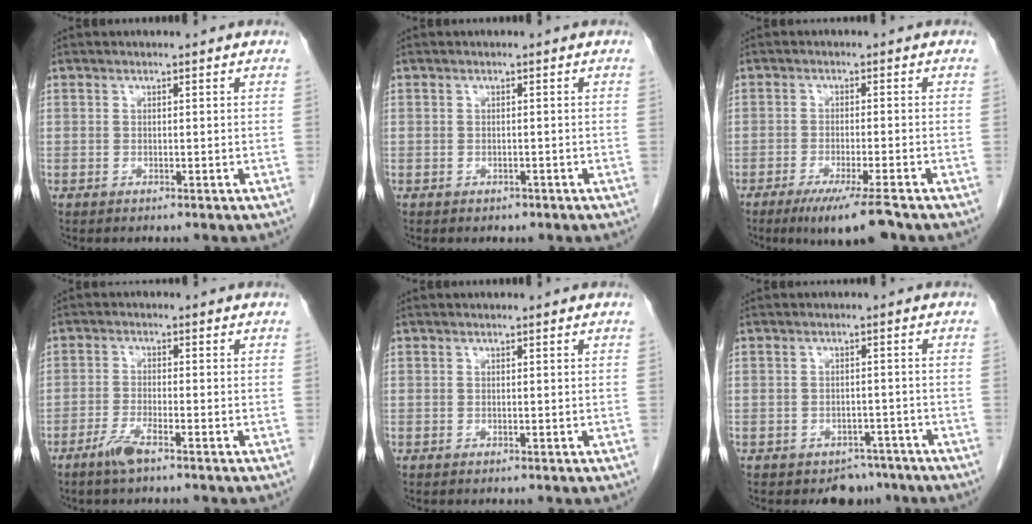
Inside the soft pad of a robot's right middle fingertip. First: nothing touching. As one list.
[{"total": 0.8, "force": [-0.5, 0.6, 0.1], "torque": [-0.005, 0.002, -0.005]}, {"total": 6.9, "force": [-4.9, -0.2, 4.9], "torque": [-0.076, -0.018, -0.081]}, {"total": 3.4, "force": [-2.5, 0.1, 2.4], "torque": [-0.054, -0.005, -0.052]}, {"total": 0.0}, {"total": 3.8, "force": [-3.0, 2.3, 0.6], "torque": [0.002, 0.009, -0.037]}]